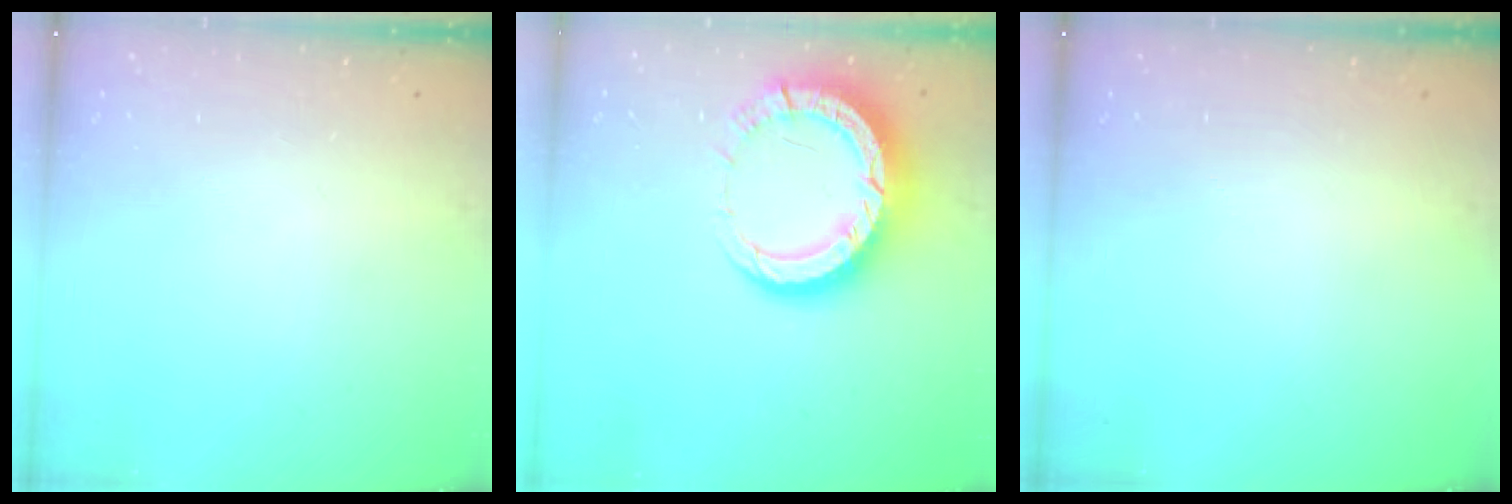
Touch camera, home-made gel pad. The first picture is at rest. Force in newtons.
{"total": 13.4, "press": 13.3, "slide": 1.4}
{"total": 0.0}